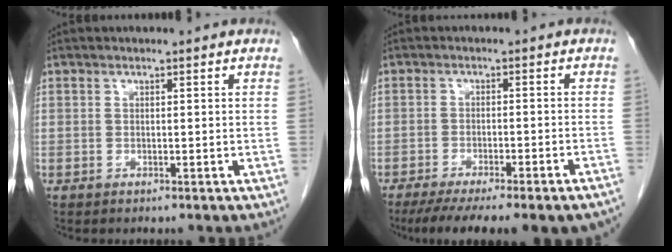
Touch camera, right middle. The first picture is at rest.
{"total": 15.7, "force": [-12.9, 2.0, 8.7], "torque": [-0.102, -0.020, -0.175]}